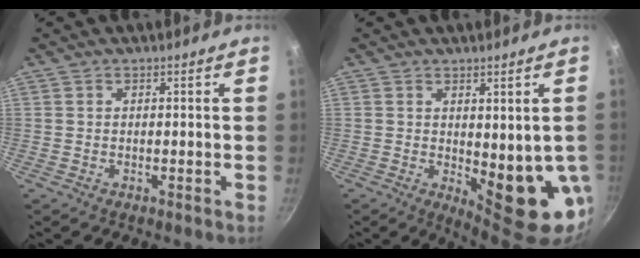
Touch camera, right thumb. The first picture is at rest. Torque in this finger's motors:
{"motor_torque": [-0.48, 1.07, 0.17, -0.06, 0.27]}